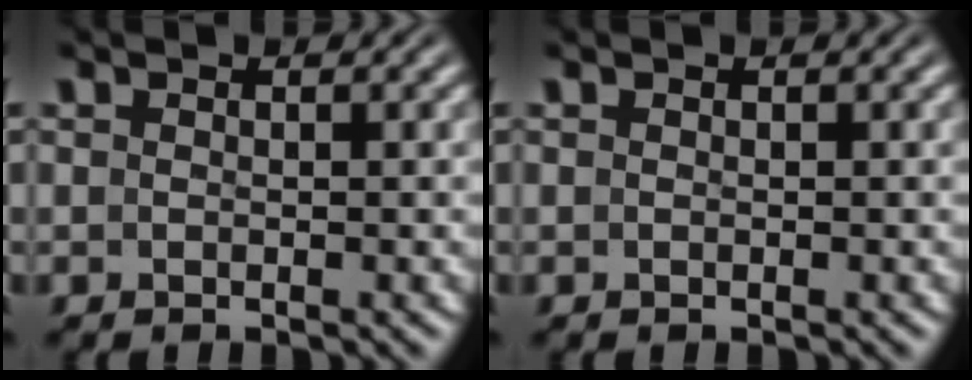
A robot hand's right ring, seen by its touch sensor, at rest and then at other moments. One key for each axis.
{"total": 0.0}